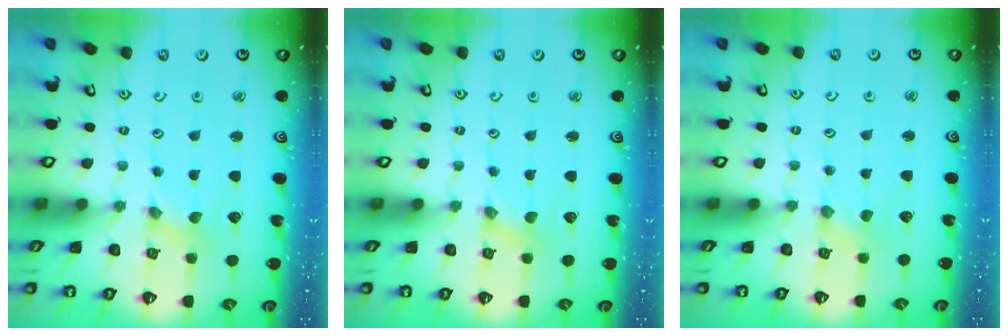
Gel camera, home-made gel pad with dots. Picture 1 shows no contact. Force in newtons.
{"total": 0.0}
{"total": 0.0}